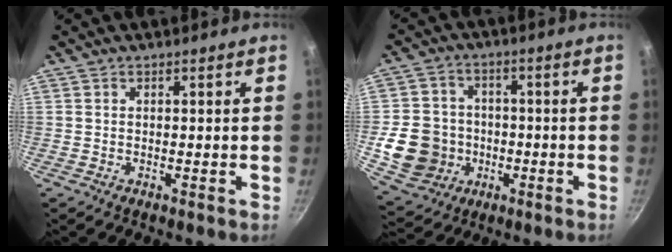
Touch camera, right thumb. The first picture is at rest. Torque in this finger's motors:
{"motor_torque": [0.55, 0.68, 0.56, -0.77, 0.26]}